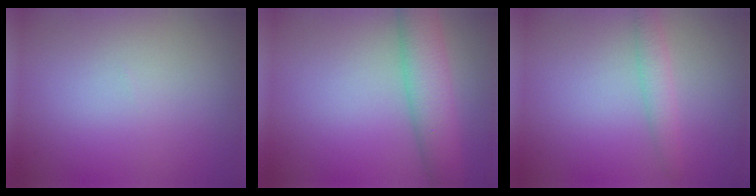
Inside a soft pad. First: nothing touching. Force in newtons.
{"total": 5.4, "press": 5.4, "slide": 0.2}
{"total": 1.8, "press": 1.8, "slide": 0.1}